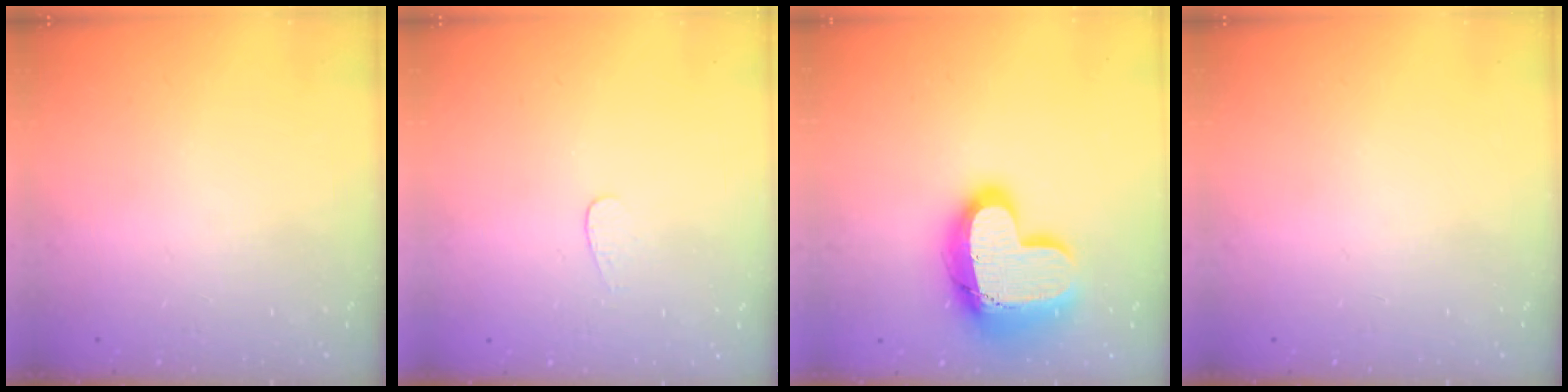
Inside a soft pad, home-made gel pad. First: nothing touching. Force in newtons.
{"total": 3.5, "press": 3.5, "slide": 0.3}
{"total": 23.1, "press": 23.0, "slide": 1.7}
{"total": 0.0}